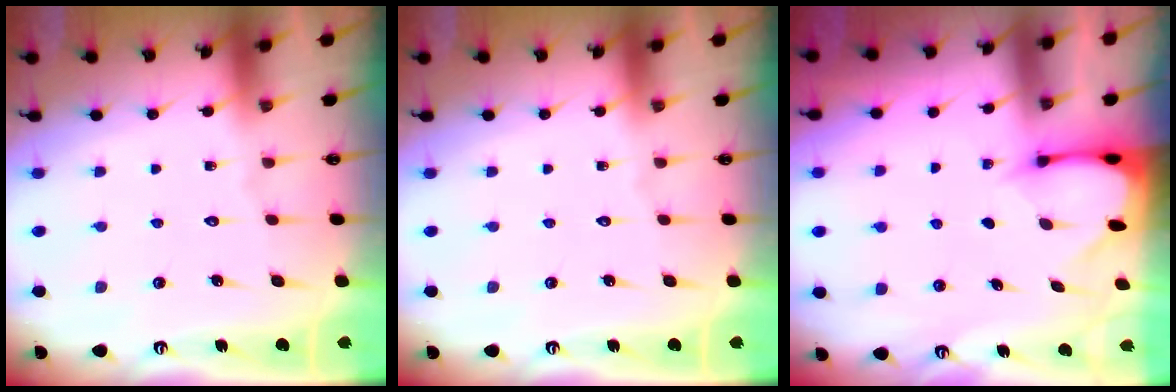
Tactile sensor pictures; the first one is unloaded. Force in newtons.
{"total": 0.0}
{"total": 2.4, "press": 2.3, "slide": 0.3}